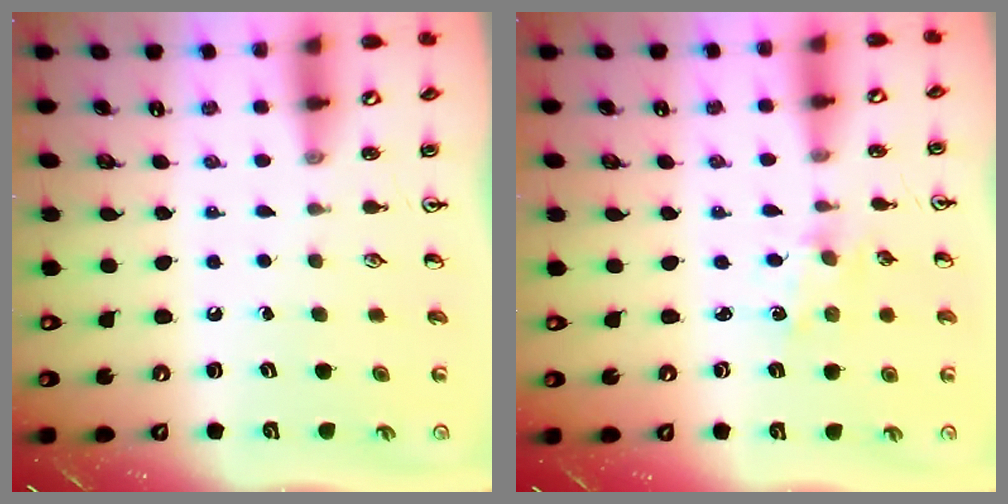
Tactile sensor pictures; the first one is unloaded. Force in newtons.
{"total": 1.2, "press": 1.1, "slide": 0.2}